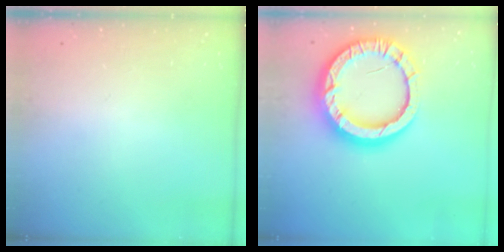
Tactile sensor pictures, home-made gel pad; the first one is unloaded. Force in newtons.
{"total": 20.3, "press": 20.2, "slide": 2.0}